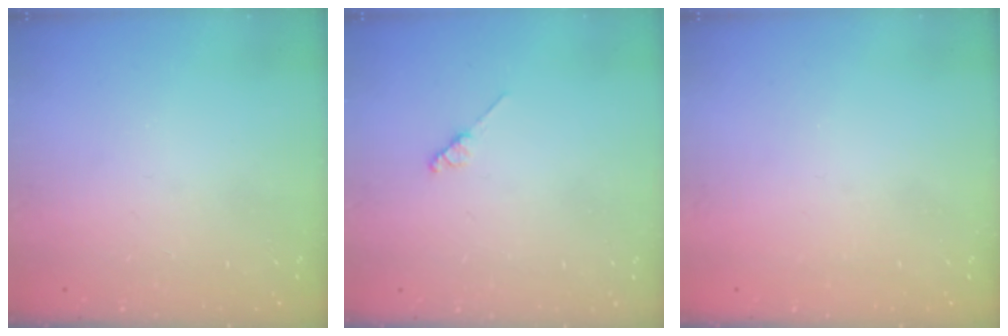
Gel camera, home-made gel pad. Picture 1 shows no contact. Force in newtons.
{"total": 2.0, "press": 1.9, "slide": 0.3}
{"total": 1.3, "press": 1.3, "slide": 0.2}